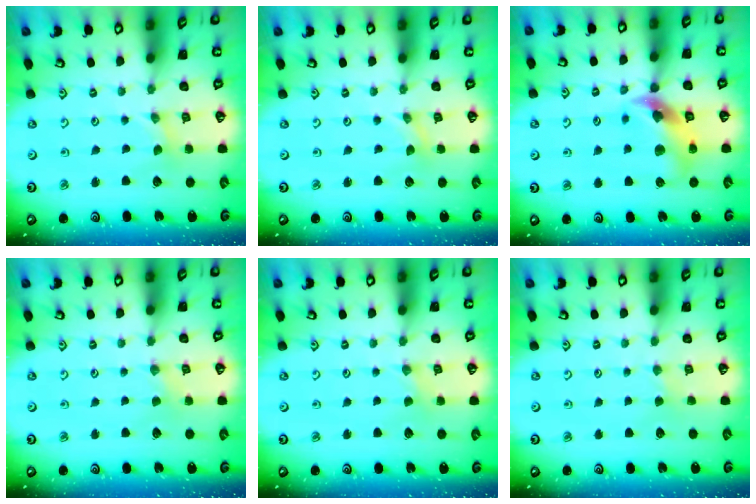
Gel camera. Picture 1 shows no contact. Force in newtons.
{"total": 0.0}
{"total": 11.6, "press": 11.5, "slide": 1.7}
{"total": 1.2, "press": 1.1, "slide": 0.2}
{"total": 1.2, "press": 1.2, "slide": 0.3}
{"total": 2.0, "press": 1.9, "slide": 0.3}